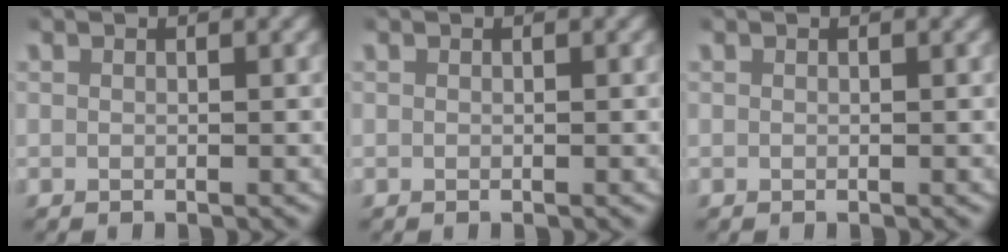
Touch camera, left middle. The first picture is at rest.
{"total": 0.0}
{"total": 0.0}